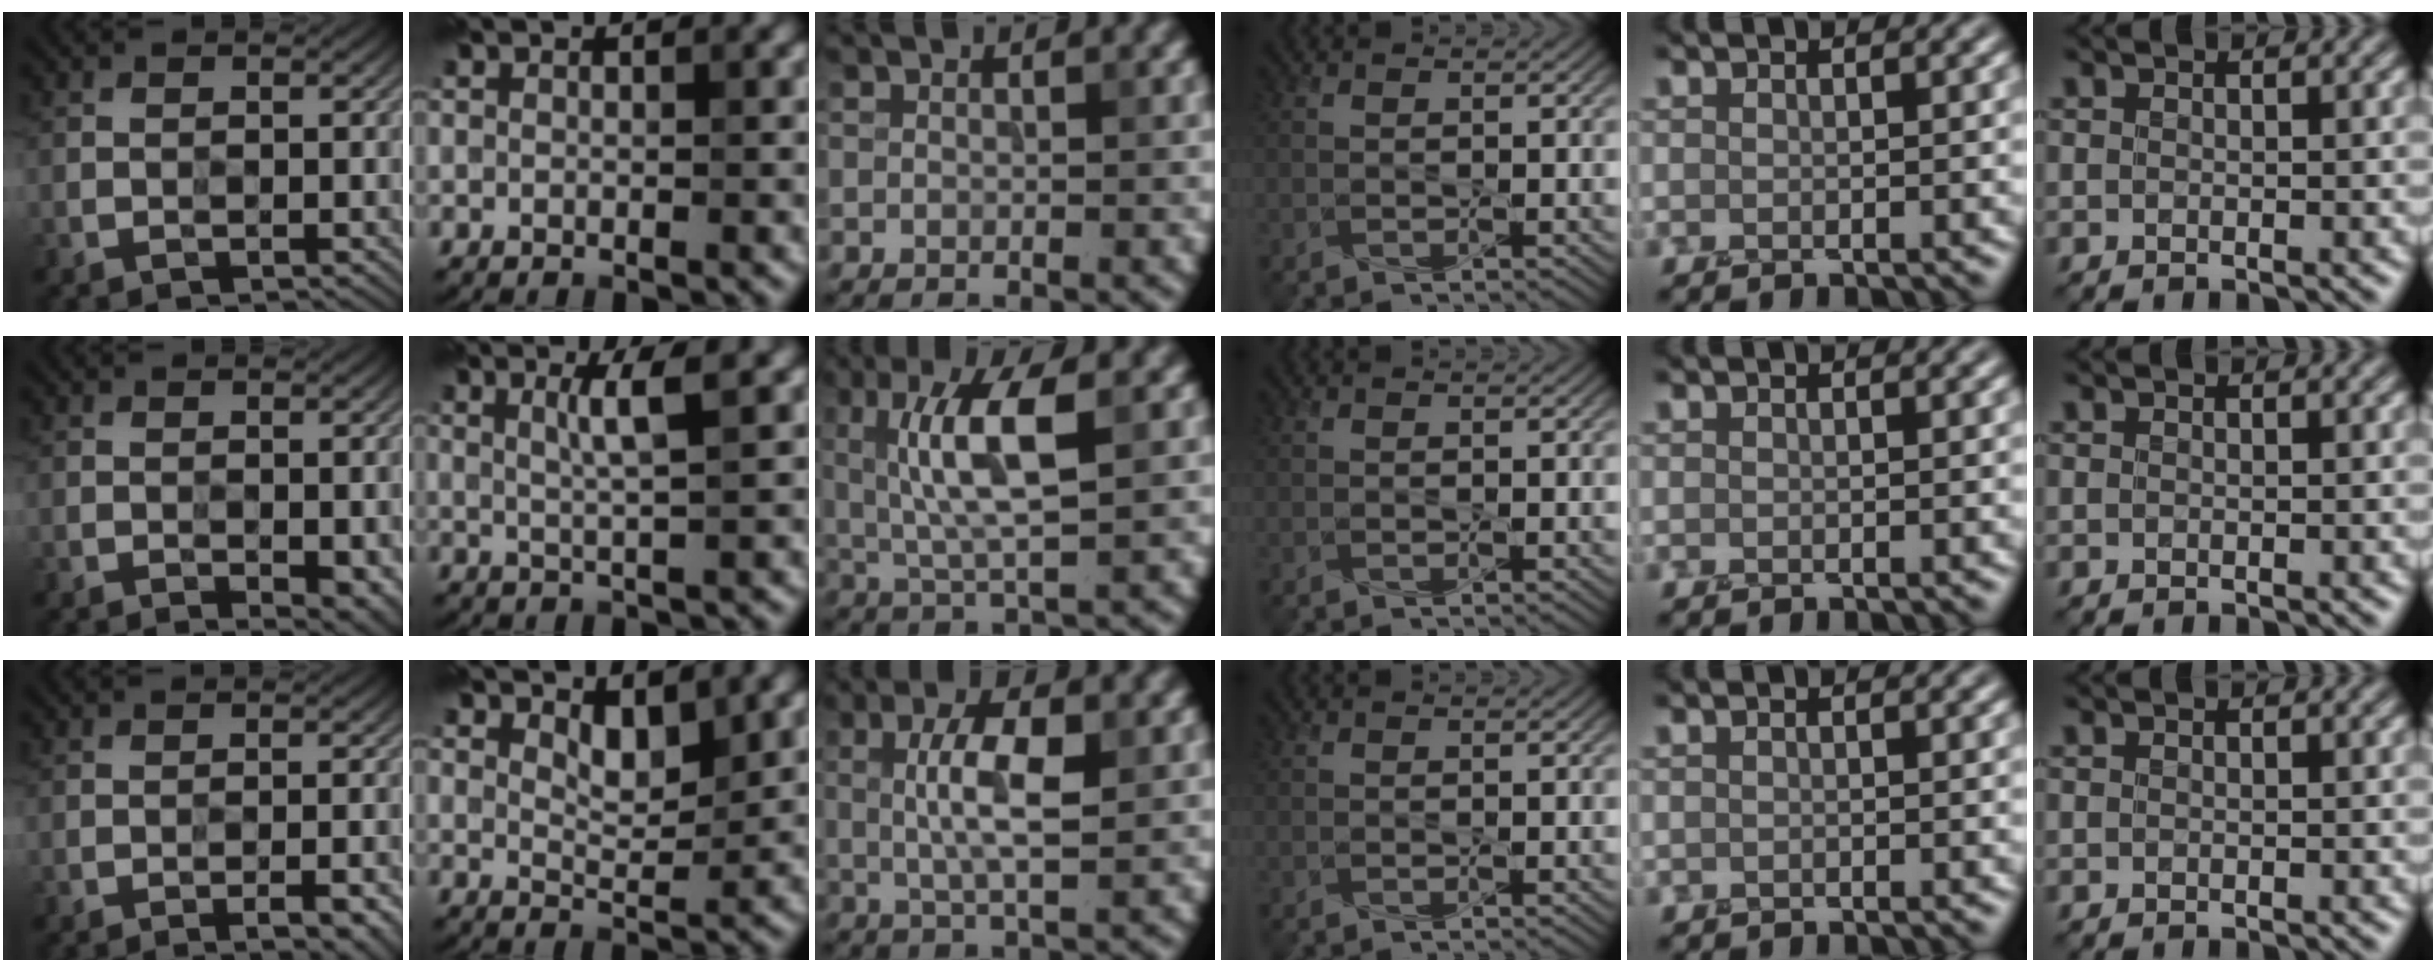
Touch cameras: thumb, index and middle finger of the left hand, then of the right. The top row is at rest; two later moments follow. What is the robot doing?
{"motion": "screw", "object": "mustard bottle"}